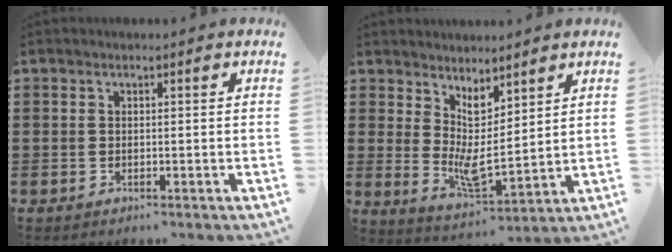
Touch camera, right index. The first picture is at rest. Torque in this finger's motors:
{"motor_torque": [1.41, 0.73, 0.62, 0.18]}